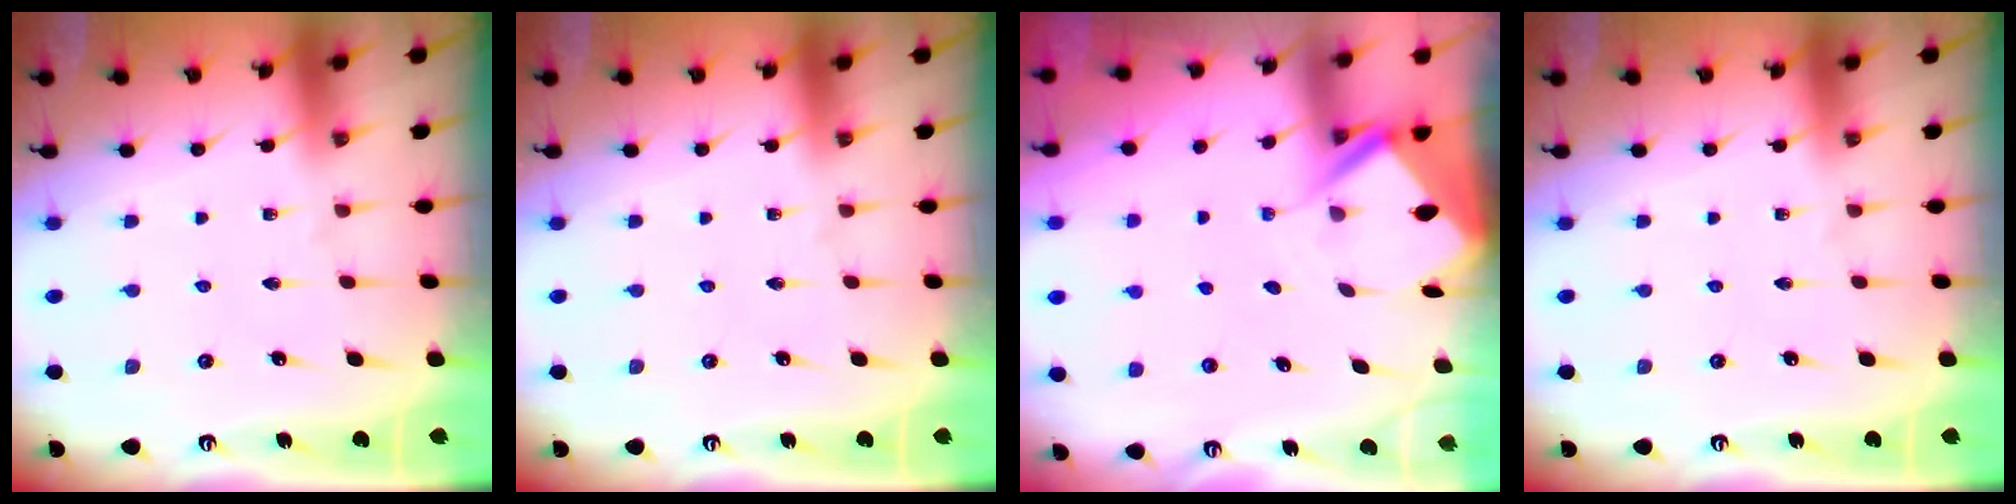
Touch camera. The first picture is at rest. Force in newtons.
{"total": 0.0}
{"total": 4.4, "press": 4.4, "slide": 0.4}
{"total": 0.0}